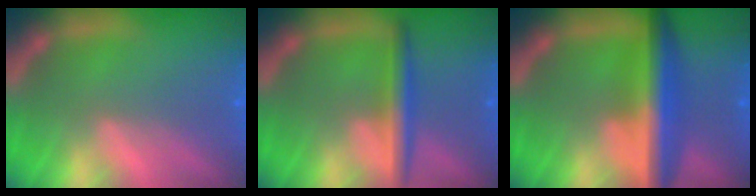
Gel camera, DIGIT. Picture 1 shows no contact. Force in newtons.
{"total": 3.5}
{"total": 7.5}